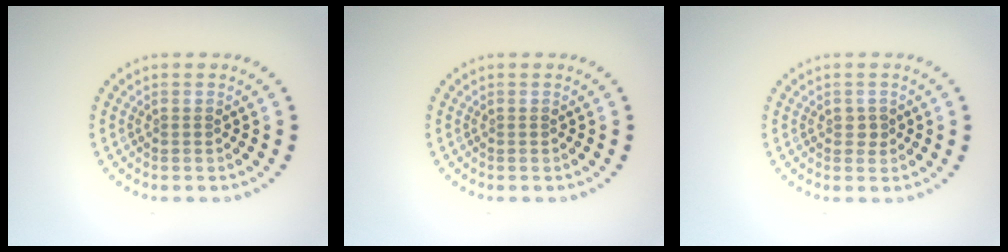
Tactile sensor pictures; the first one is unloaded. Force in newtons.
{"total": 0.0}
{"total": 0.8, "press": 0.8, "slide": 0.2}